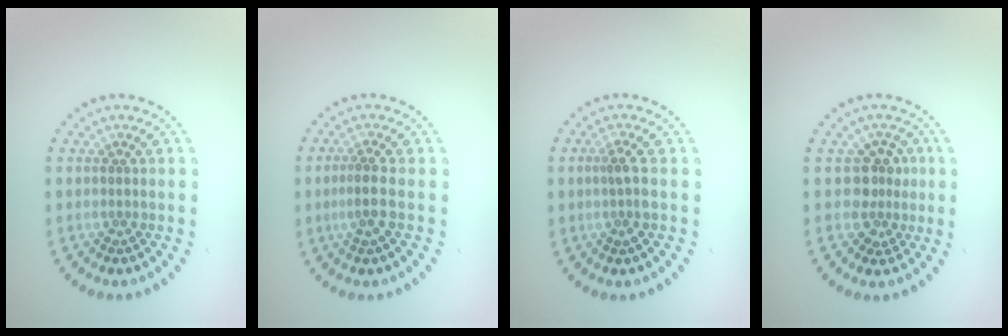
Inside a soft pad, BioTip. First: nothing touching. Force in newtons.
{"total": 1.8, "press": 1.5, "slide": 1.0}
{"total": 1.4, "press": 1.0, "slide": 0.9}
{"total": 2.7, "press": 2.2, "slide": 1.5}